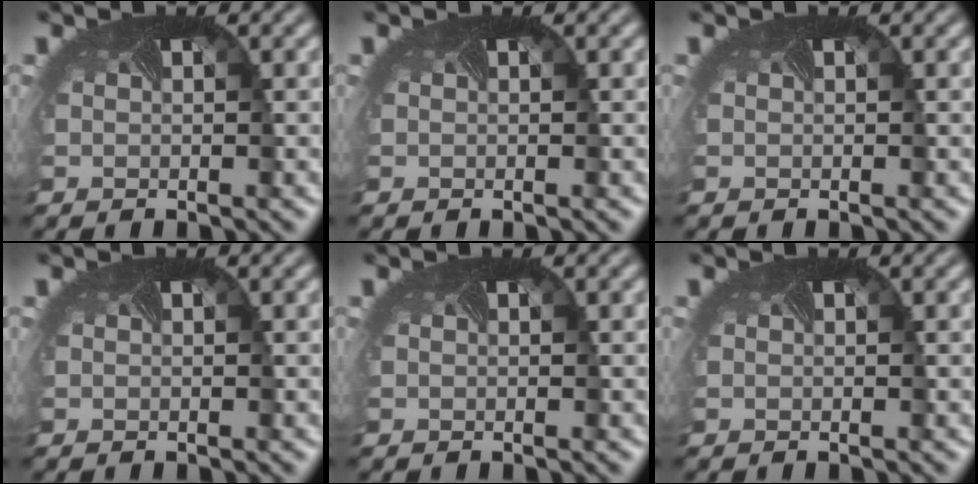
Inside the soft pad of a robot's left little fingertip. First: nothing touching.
{"total": 0.0}
{"total": 0.0}
{"total": 0.0}
{"total": 0.0}
{"total": 0.0}